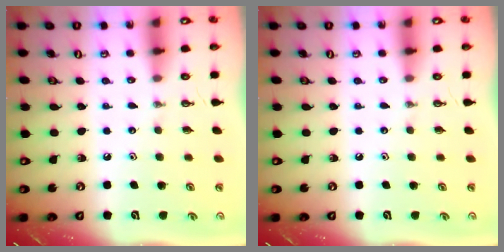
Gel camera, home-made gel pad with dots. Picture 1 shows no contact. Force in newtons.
{"total": 0.0}